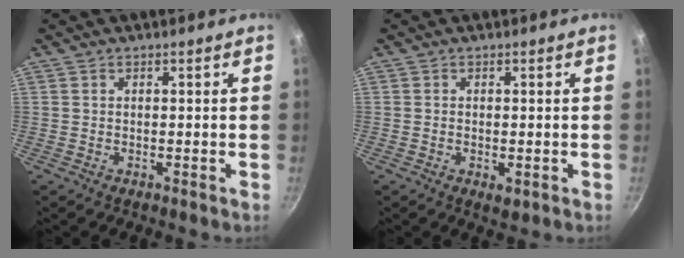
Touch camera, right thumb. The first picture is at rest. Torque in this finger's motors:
{"motor_torque": [-0.30, 0.12, -0.22, 0.05, -0.01]}